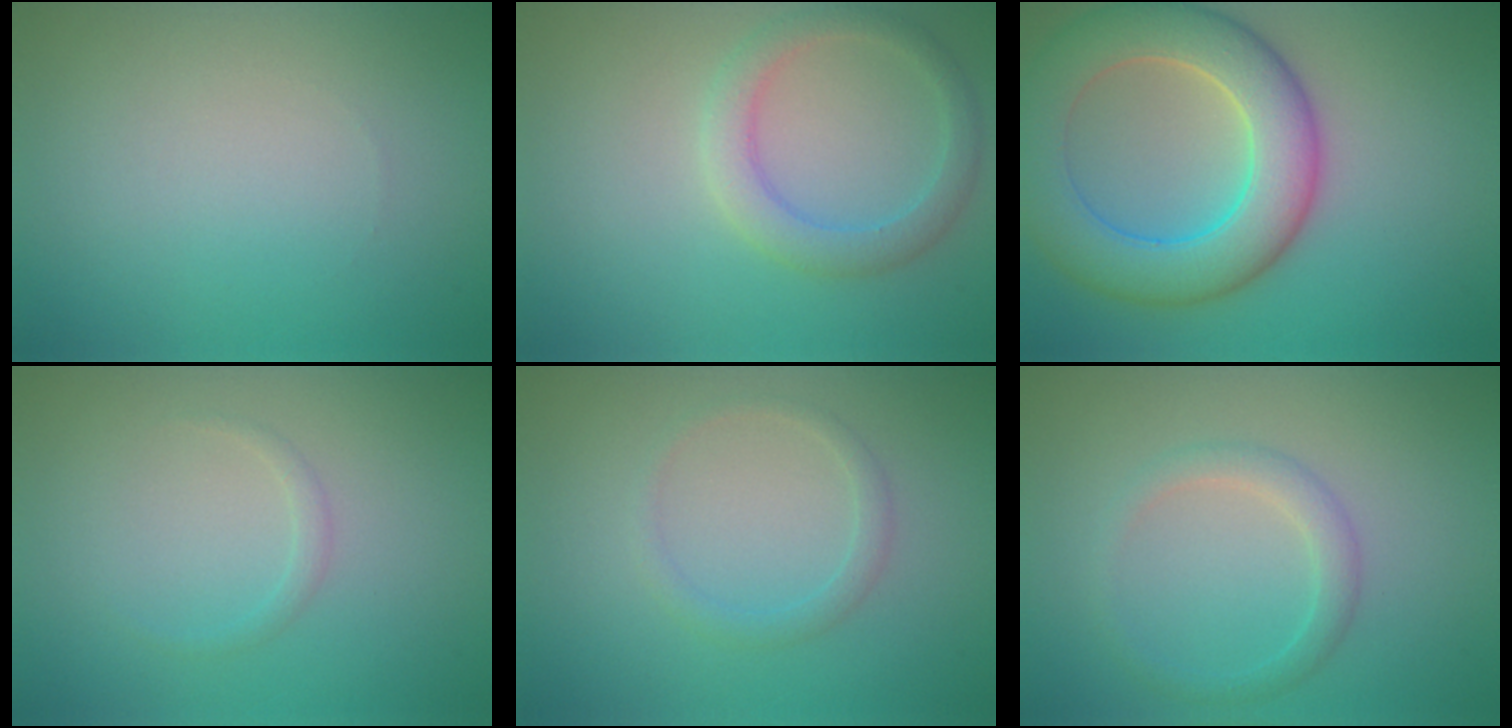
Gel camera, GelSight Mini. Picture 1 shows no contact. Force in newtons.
{"total": 2.9, "press": 2.9, "slide": 0.1}
{"total": 8.7, "press": 8.7, "slide": 0.3}
{"total": 0.8, "press": 0.8, "slide": 0.1}
{"total": 1.3, "press": 1.3, "slide": 0.1}
{"total": 2.0, "press": 2.0, "slide": 0.2}